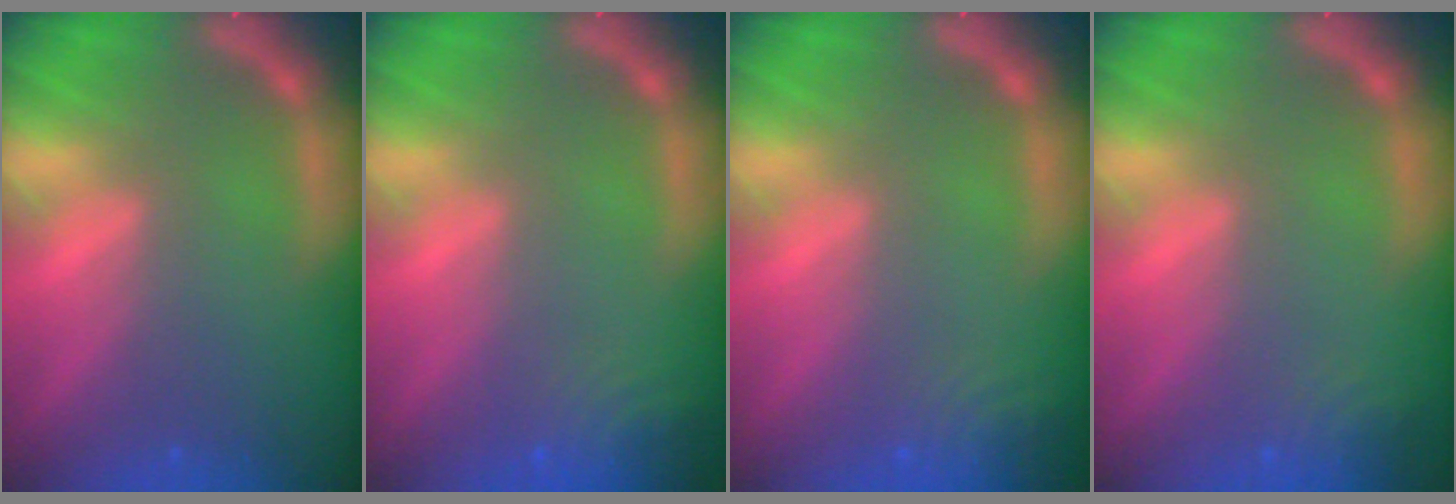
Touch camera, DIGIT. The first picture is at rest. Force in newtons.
{"total": 4.0}
{"total": 3.5}
{"total": 2.4}